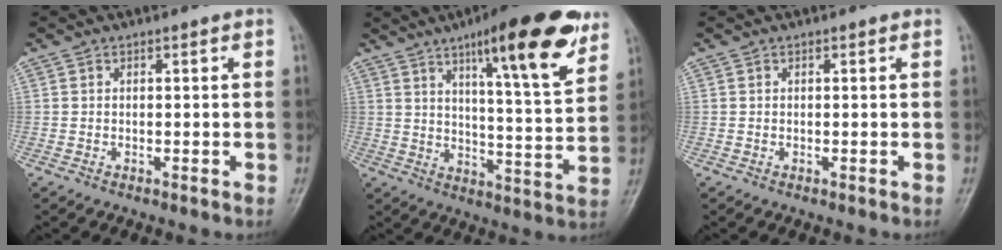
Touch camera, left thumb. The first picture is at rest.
{"total": 19.2, "force": [11.2, 4.1, 15.0], "torque": [-0.187, -0.052, 0.166]}
{"total": 0.0}